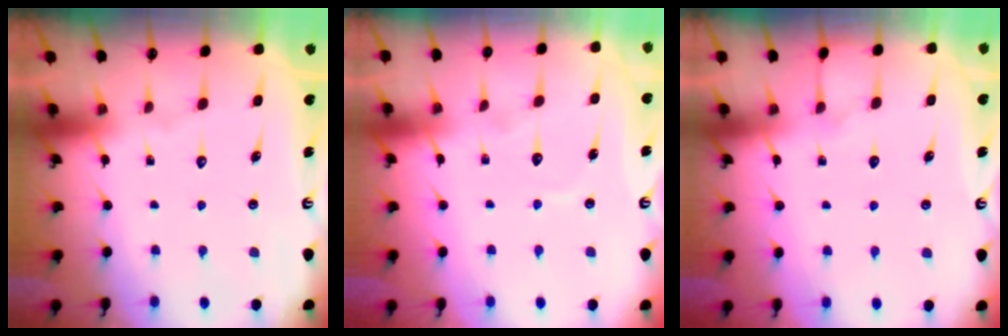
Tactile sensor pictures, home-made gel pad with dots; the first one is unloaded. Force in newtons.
{"total": 3.4, "press": 3.4, "slide": 0.3}
{"total": 4.0, "press": 4.0, "slide": 0.5}